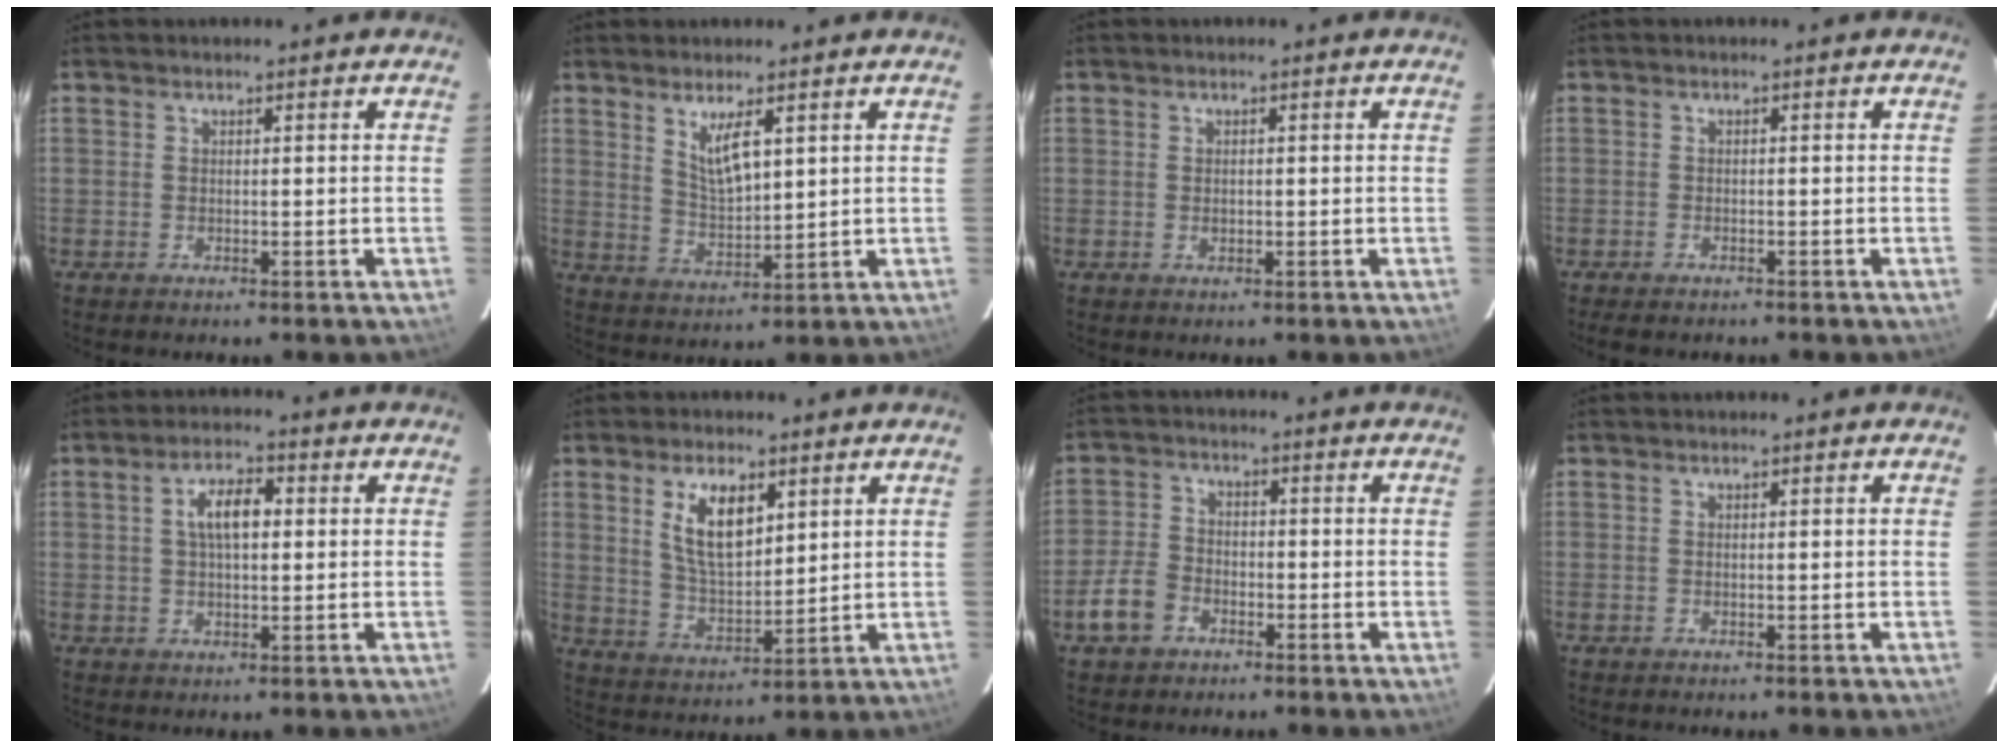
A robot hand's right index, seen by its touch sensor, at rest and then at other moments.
{"total": 6.4, "force": [3.1, 1.9, 5.2], "torque": [-0.096, -0.012, 0.066]}
{"total": 1.2, "force": [-0.3, 0.9, 0.6], "torque": [-0.011, 0.002, -0.005]}
{"total": 3.1, "force": [-2.6, 1.2, 1.2], "torque": [-0.033, -0.008, -0.043]}
{"total": 5.9, "force": [1.1, 2.7, 5.1], "torque": [-0.093, 0.015, 0.021]}
{"total": 9.7, "force": [4.1, 4.3, 7.6], "torque": [-0.145, 0.003, 0.088]}
{"total": 6.7, "force": [-3.6, 4.8, 3.0], "torque": [-0.076, 0.012, -0.067]}
{"total": 0.0}